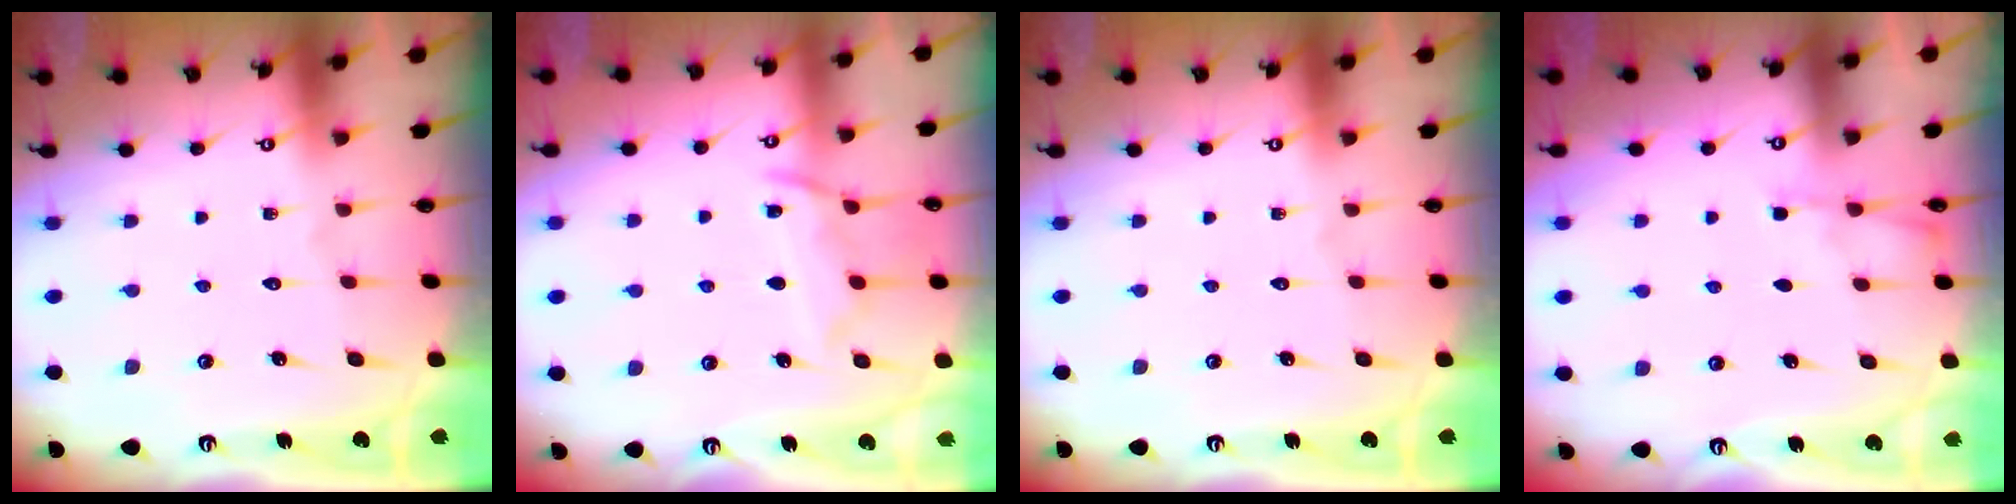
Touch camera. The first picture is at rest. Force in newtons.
{"total": 10.2, "press": 10.1, "slide": 1.1}
{"total": 0.0}
{"total": 2.4, "press": 2.4, "slide": 0.5}